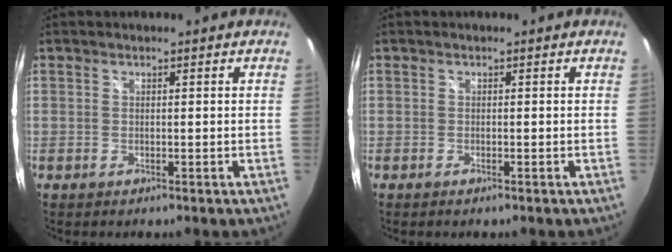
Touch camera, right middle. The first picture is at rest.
{"total": 0.6, "force": [-0.5, 0.0, 0.4], "torque": [-0.007, -0.001, -0.009]}